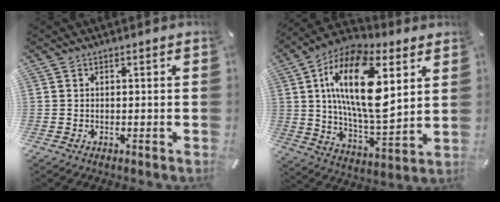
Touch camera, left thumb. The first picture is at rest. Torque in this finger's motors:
{"motor_torque": [2.51, 2.50, 1.92, -0.85, 0.38]}